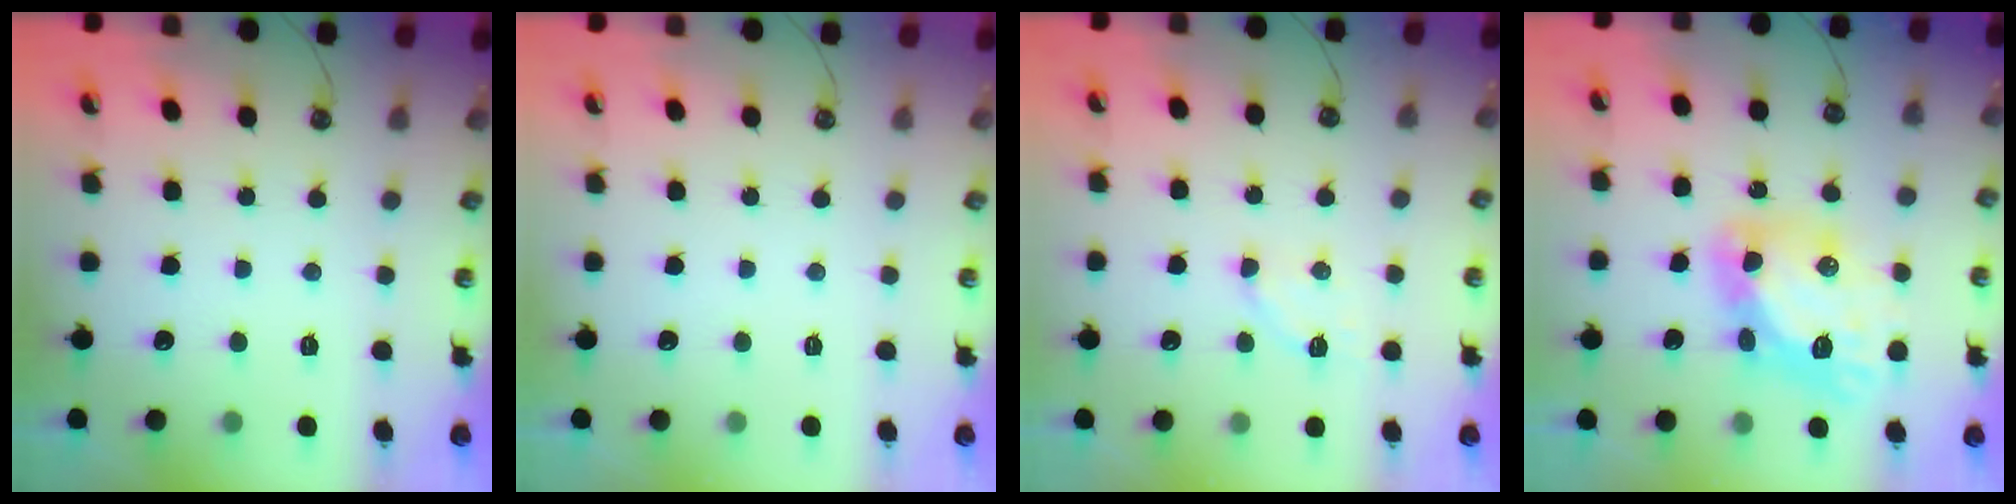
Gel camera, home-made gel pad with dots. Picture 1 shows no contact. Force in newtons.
{"total": 0.0}
{"total": 4.1, "press": 3.9, "slide": 1.2}
{"total": 13.5, "press": 13.4, "slide": 1.6}